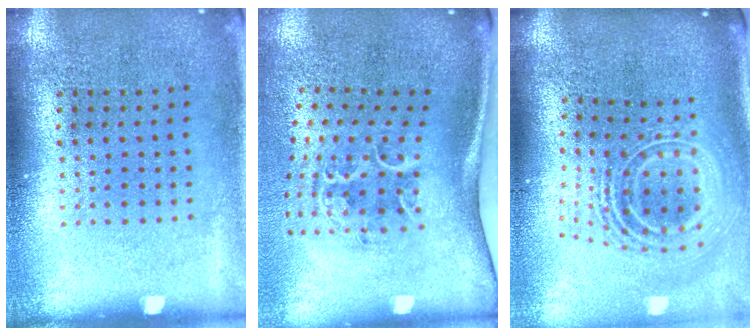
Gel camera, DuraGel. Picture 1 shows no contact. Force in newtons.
{"total": 2.3, "press": 1.4, "slide": 1.9}
{"total": 2.7, "press": 1.8, "slide": 2.0}